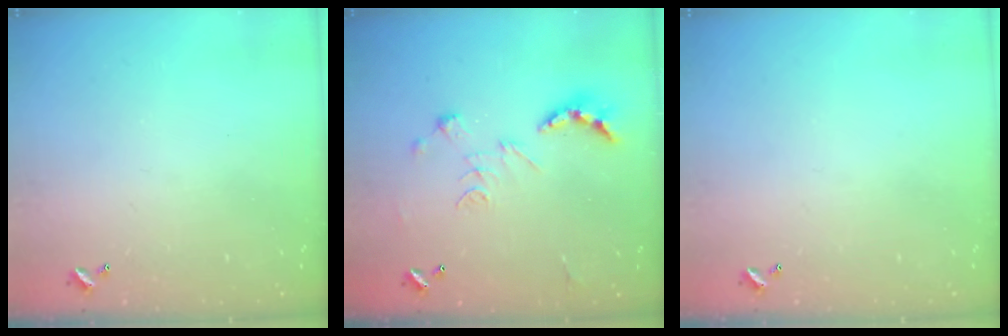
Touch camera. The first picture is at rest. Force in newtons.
{"total": 2.5, "press": 2.0, "slide": 1.5}
{"total": 0.0}